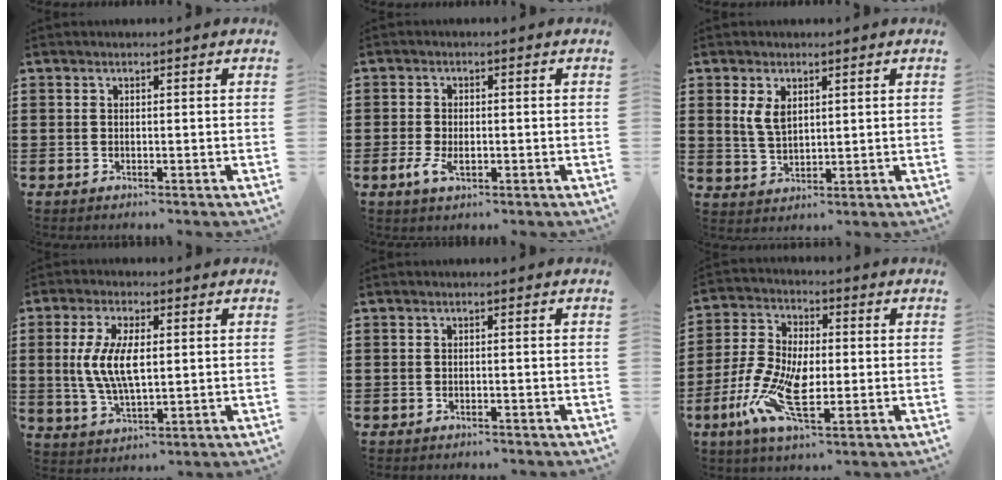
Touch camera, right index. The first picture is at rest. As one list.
[{"total": 3.0, "force": [-0.8, 1.6, 2.4], "torque": [-0.059, -0.004, -0.018]}, {"total": 3.8, "force": [1.5, 2.2, 2.7], "torque": [-0.061, 0.008, 0.027]}, {"total": 7.9, "force": [0.6, 3.4, 7.1], "torque": [-0.156, 0.004, 0.005]}, {"total": 0.8, "force": [-0.8, 0.2, 0.1], "torque": [-0.004, -0.001, -0.016]}, {"total": 10.0, "force": [-2.7, 4.8, 8.3], "torque": [-0.206, -0.013, -0.056]}]